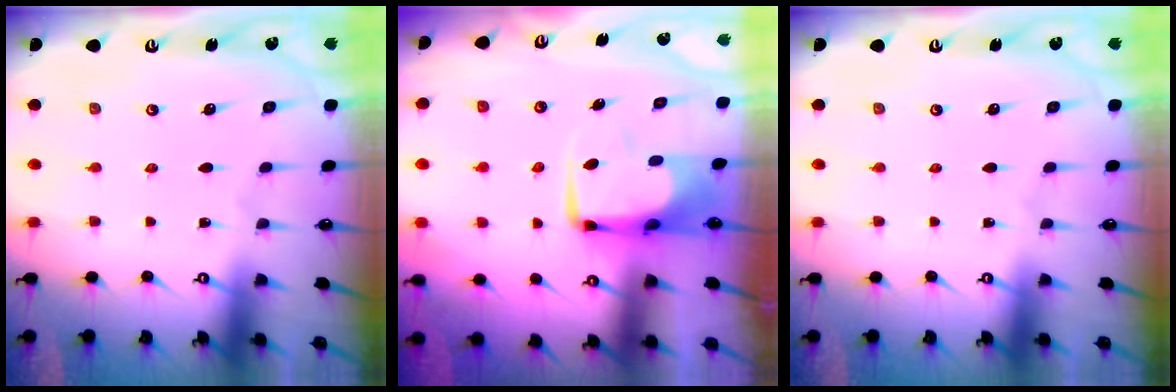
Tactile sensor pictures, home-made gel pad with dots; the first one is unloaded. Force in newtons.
{"total": 0.6, "press": 0.2, "slide": 0.5}
{"total": 0.0}